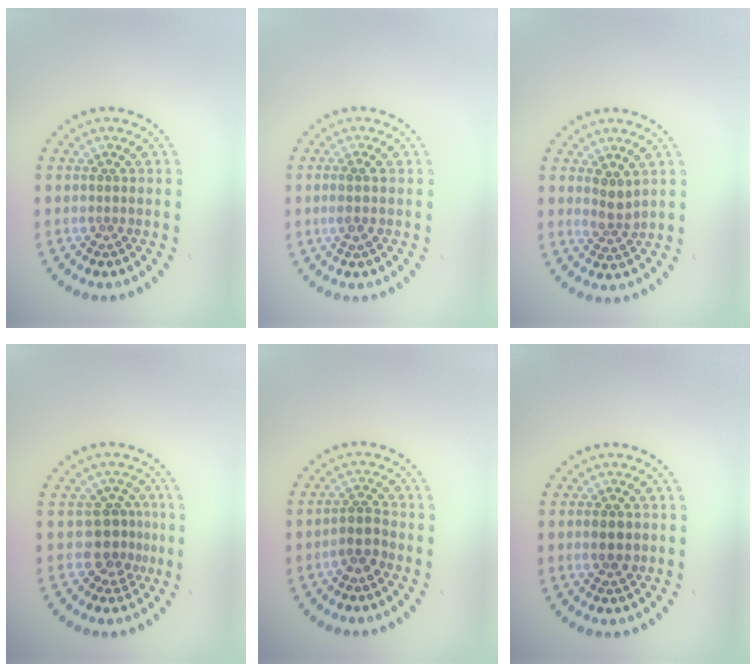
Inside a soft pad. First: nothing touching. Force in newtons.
{"total": 1.5, "press": 1.3, "slide": 0.7}
{"total": 1.9, "press": 1.5, "slide": 1.2}
{"total": 2.7, "press": 2.1, "slide": 1.7}
{"total": 2.2, "press": 1.9, "slide": 1.1}
{"total": 1.9, "press": 1.9, "slide": 0.2}